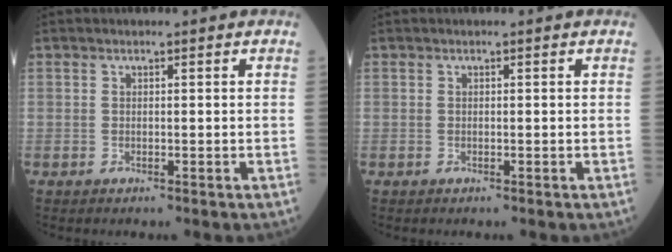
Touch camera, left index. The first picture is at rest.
{"total": 0.0}